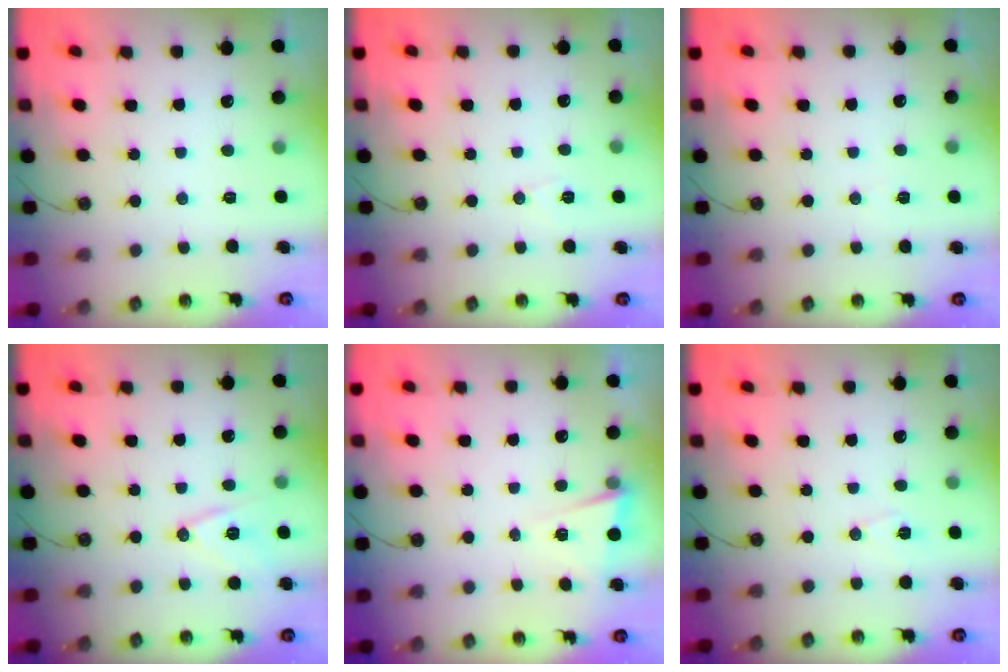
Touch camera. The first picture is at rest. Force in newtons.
{"total": 5.2, "press": 4.5, "slide": 2.7}
{"total": 2.6, "press": 1.7, "slide": 1.9}
{"total": 10.8, "press": 10.2, "slide": 3.4}
{"total": 3.0, "press": 2.8, "slide": 0.9}
{"total": 6.1, "press": 4.9, "slide": 3.6}